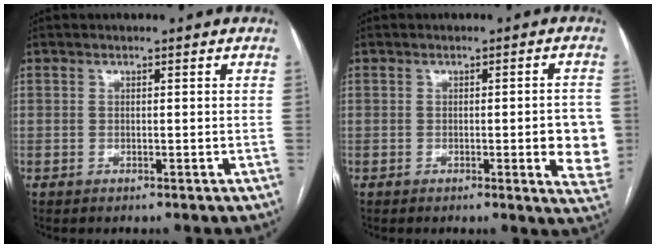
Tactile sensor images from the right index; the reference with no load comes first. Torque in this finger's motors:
{"motor_torque": [0.52, 0.13, 0.11, 0.04]}